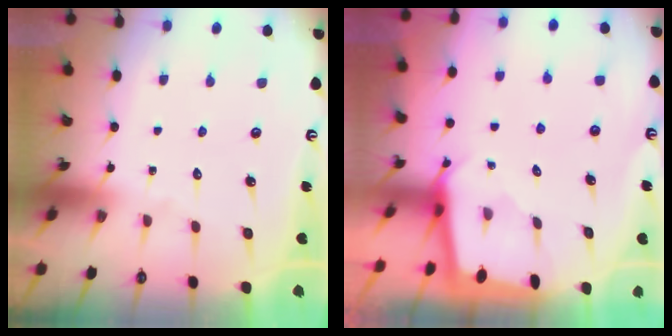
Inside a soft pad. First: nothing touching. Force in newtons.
{"total": 1.6, "press": 1.6, "slide": 0.3}